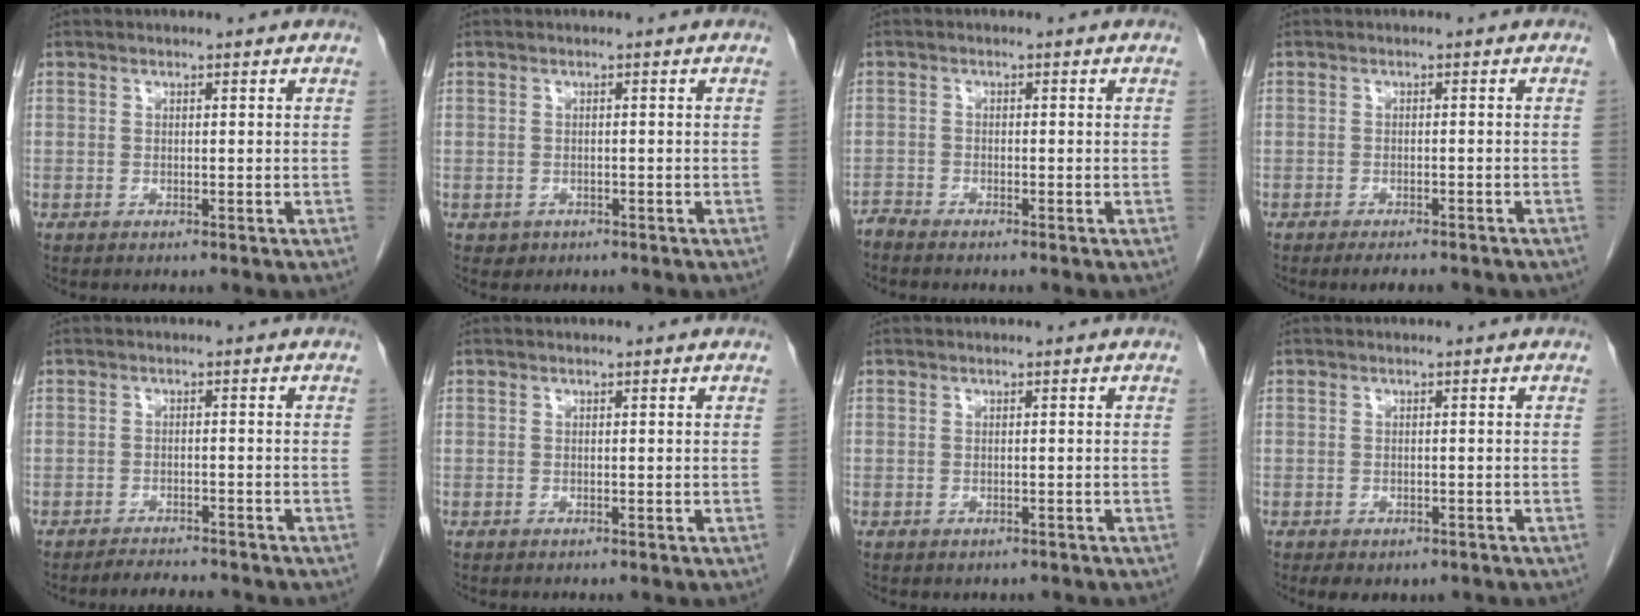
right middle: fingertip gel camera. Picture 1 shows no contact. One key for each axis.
{"total": 1.1, "fx": -0.5, "fy": 0.9, "fz": 0.1, "tx": -0.002, "ty": 0.004, "tz": -0.004}
{"total": 1.4, "fx": -1.4, "fy": -0.2, "fz": 0.0, "tx": 0.001, "ty": -0.005, "tz": -0.028}
{"total": 5.2, "fx": -4.3, "fy": 1.3, "fz": 2.6, "tx": -0.029, "ty": -0.007, "tz": -0.050}
{"total": 4.5, "fx": -4.3, "fy": 0.4, "fz": 1.2, "tx": -0.015, "ty": -0.010, "tz": -0.064}
{"total": 0.0}
{"total": 0.7, "fx": -0.5, "fy": 0.5, "fz": 0.2, "tx": -0.007, "ty": 0.000, "tz": -0.006}
{"total": 4.1, "fx": -2.8, "fy": 2.3, "fz": 1.8, "tx": -0.019, "ty": -0.001, "tz": -0.032}